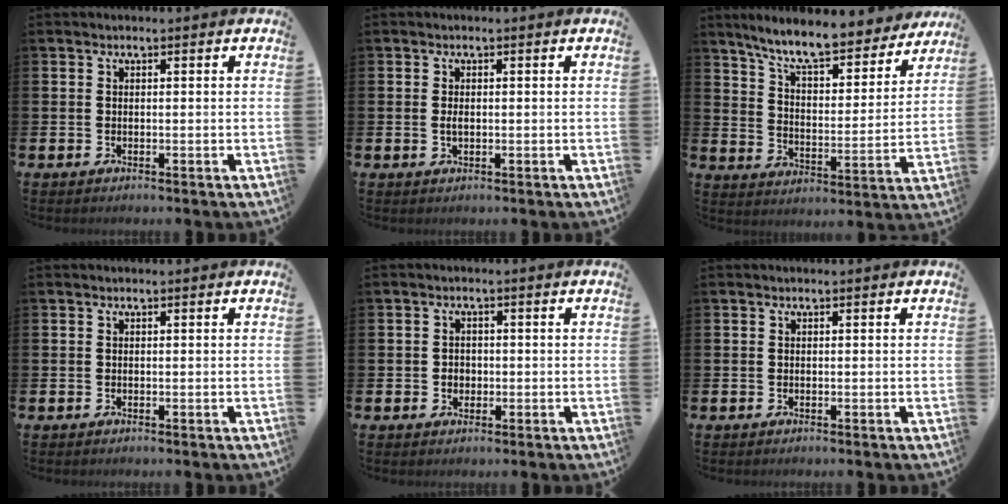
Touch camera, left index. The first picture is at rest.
{"total": 1.2, "force": [-0.1, 0.6, 1.0], "torque": [-0.016, 0.002, -0.003]}
{"total": 9.3, "force": [8.5, 1.3, 3.6], "torque": [-0.096, -0.056, 0.145]}
{"total": 0.0}
{"total": 1.7, "force": [-0.1, 1.6, 0.6], "torque": [0.005, -0.001, -0.010]}
{"total": 0.0}